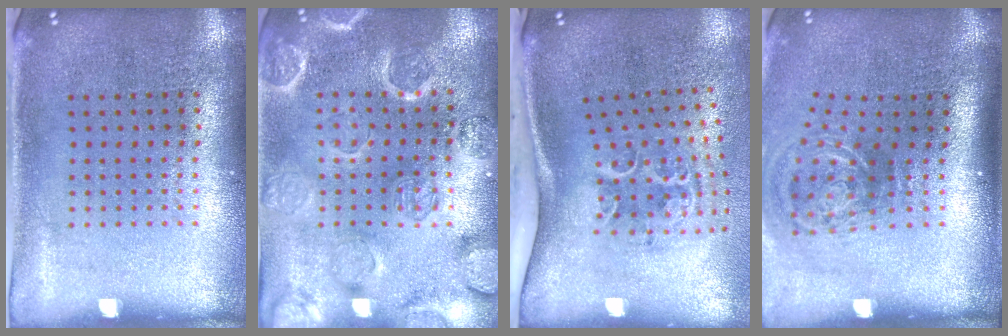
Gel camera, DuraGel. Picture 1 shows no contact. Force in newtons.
{"total": 3.1, "press": 3.0, "slide": 0.6}
{"total": 2.3, "press": 1.3, "slide": 1.9}
{"total": 2.2, "press": 1.4, "slide": 1.7}